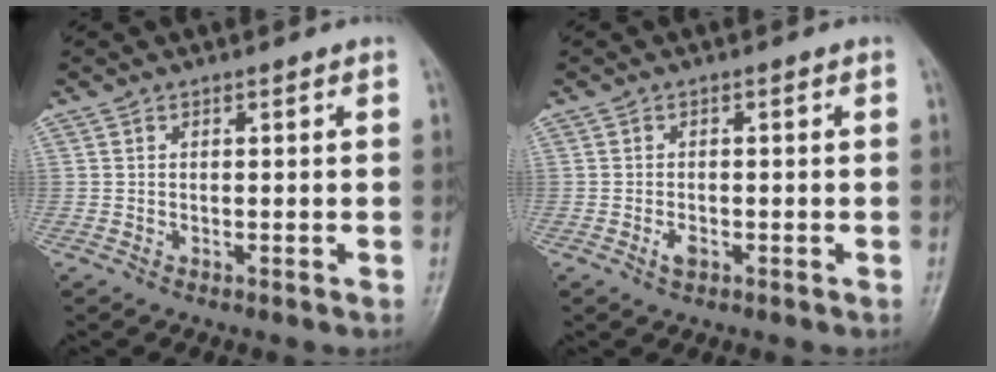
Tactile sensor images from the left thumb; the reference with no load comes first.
{"total": 1.9, "force": [-0.8, 1.1, 1.4], "torque": [-0.024, 0.001, -0.015]}